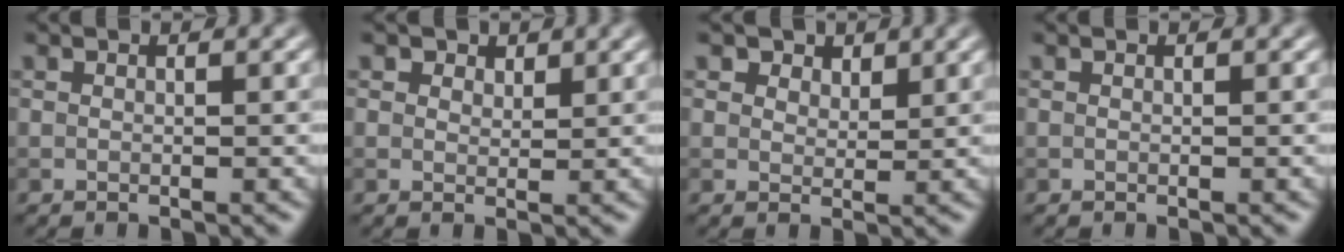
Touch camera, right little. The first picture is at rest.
{"total": 2.0, "force": [1.4, 1.2, 0.7], "torque": [-0.013, -0.005, 0.016]}
{"total": 3.2, "force": [2.3, 1.9, 1.1], "torque": [-0.030, -0.008, 0.035]}
{"total": 0.0}